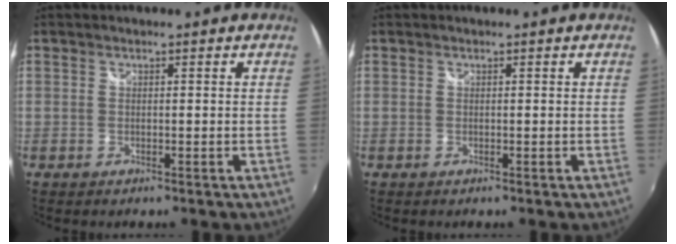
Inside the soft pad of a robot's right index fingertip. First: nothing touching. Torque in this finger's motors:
{"motor_torque": [0.34, 0.05, -0.01, 0.01]}